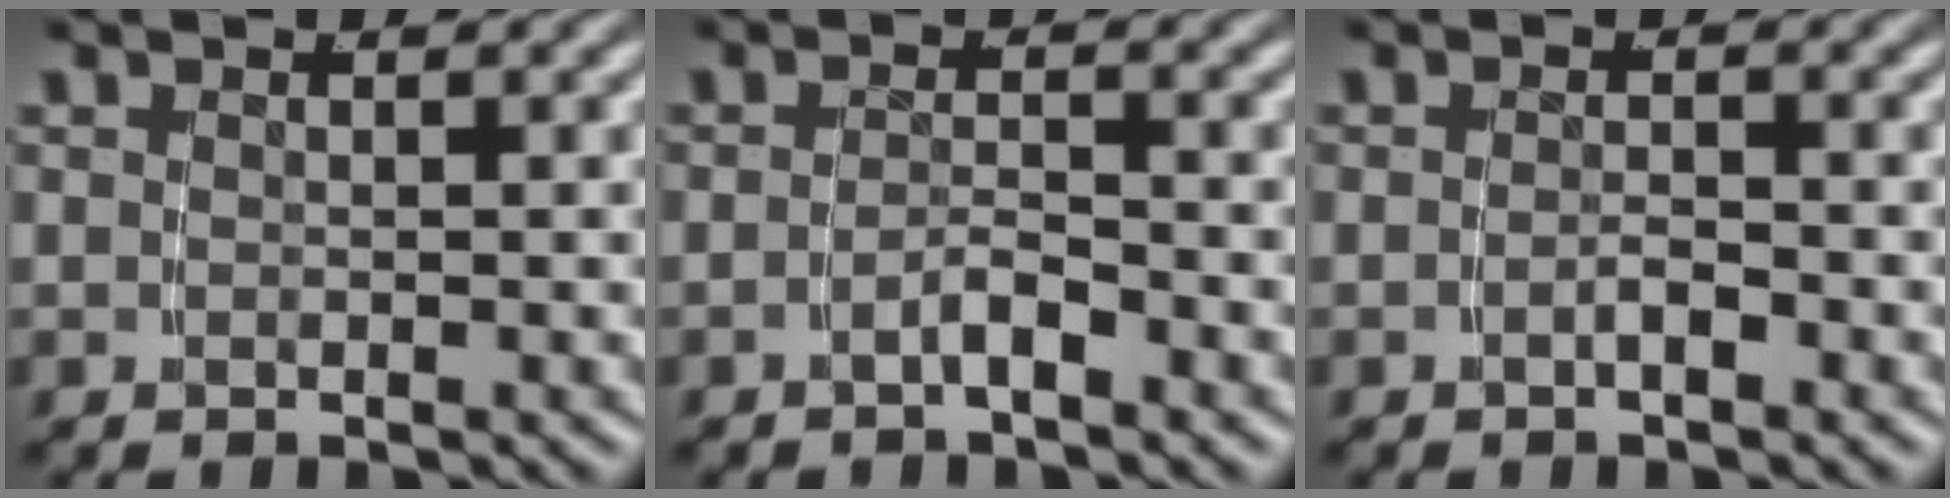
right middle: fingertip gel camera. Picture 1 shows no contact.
{"total": 1.8, "force": [-1.6, 0.0, 0.8], "torque": [-0.010, 0.001, -0.031]}
{"total": 1.1, "force": [-0.9, 0.2, 0.7], "torque": [-0.011, 0.003, -0.020]}